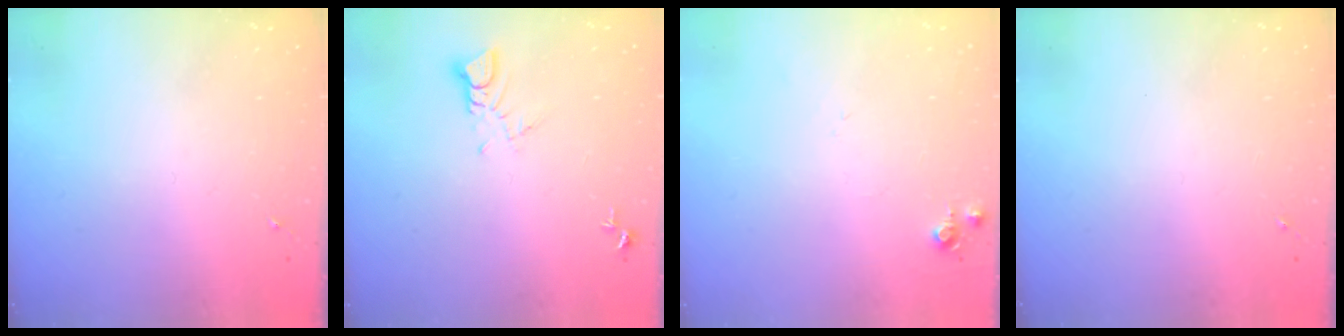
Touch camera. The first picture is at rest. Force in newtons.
{"total": 4.0, "press": 3.9, "slide": 0.3}
{"total": 4.2, "press": 4.2, "slide": 0.6}
{"total": 0.0}